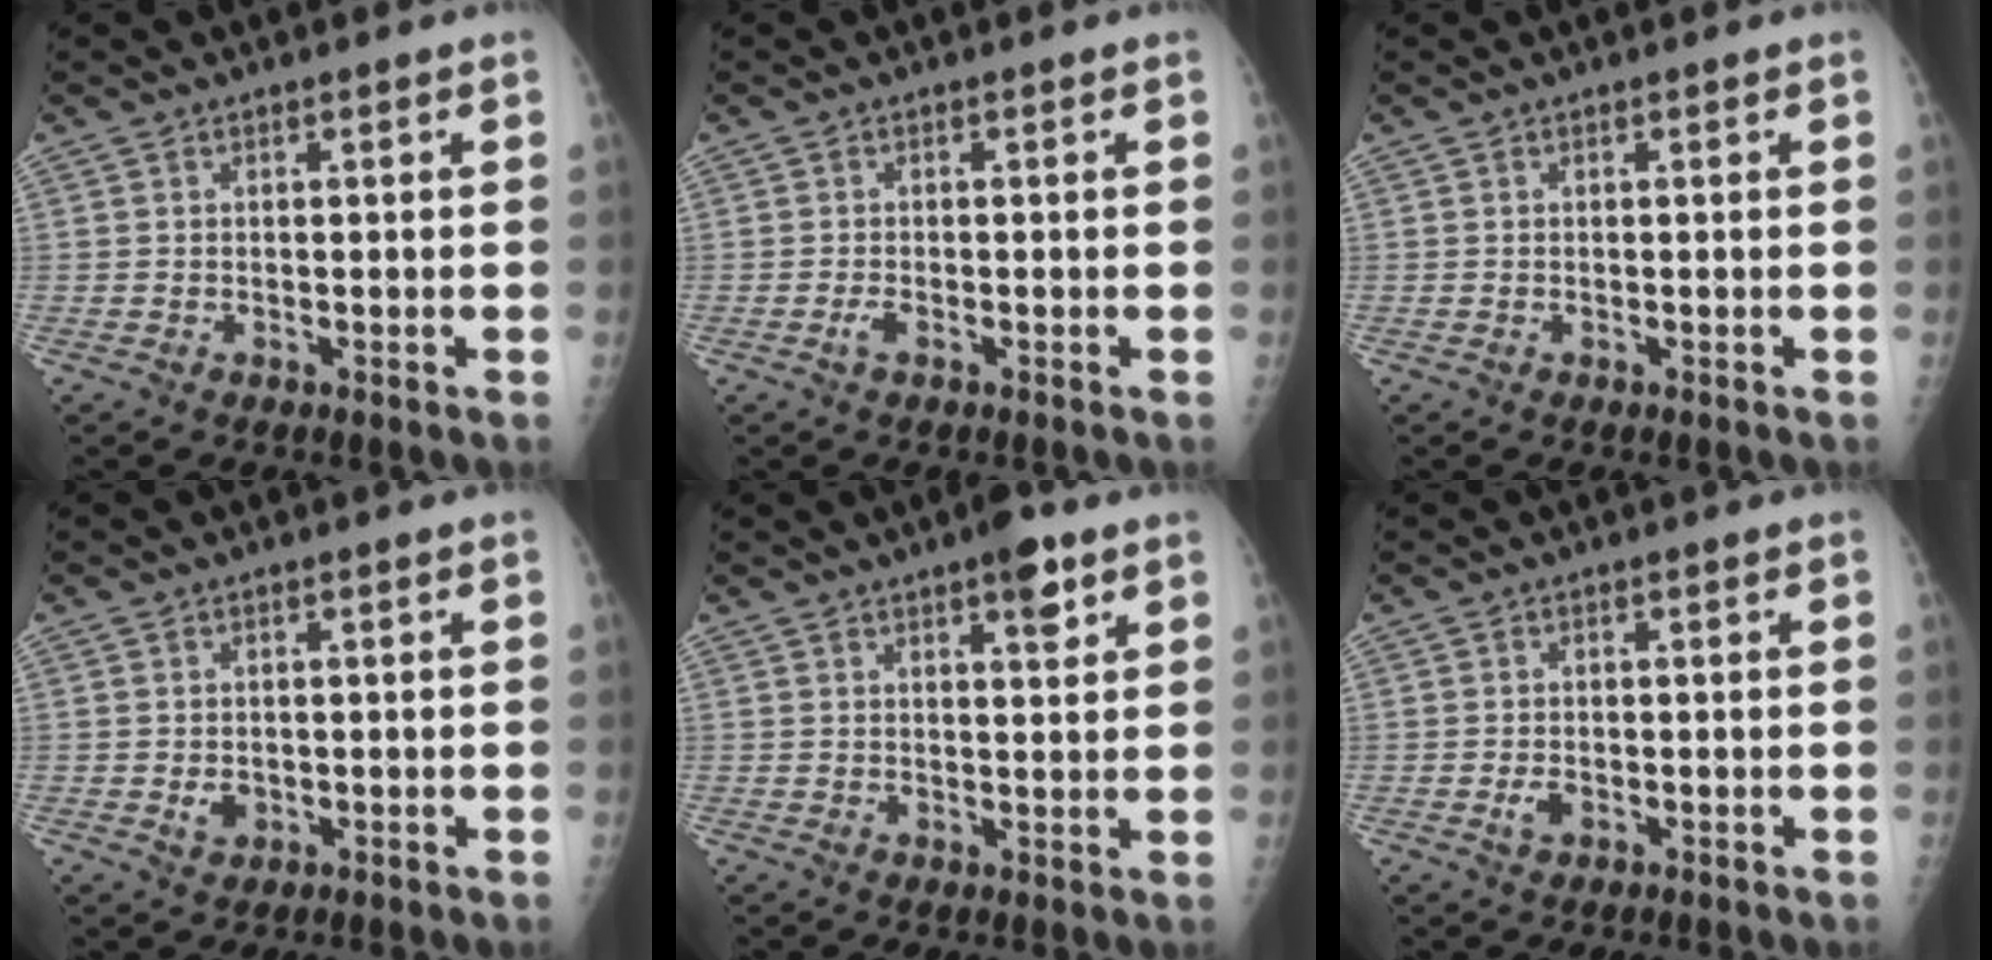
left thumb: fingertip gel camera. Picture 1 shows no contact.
{"total": 1.4, "force": [-0.7, 0.6, 1.1], "torque": [-0.025, 0.002, -0.014]}
{"total": 0.0}
{"total": 2.3, "force": [-0.3, 1.8, 1.3], "torque": [-0.014, 0.000, 0.001]}
{"total": 5.0, "force": [2.9, 1.6, 3.8], "torque": [-0.043, -0.013, 0.038]}
{"total": 1.9, "force": [-0.6, 1.2, 1.3], "torque": [-0.022, 0.000, -0.010]}